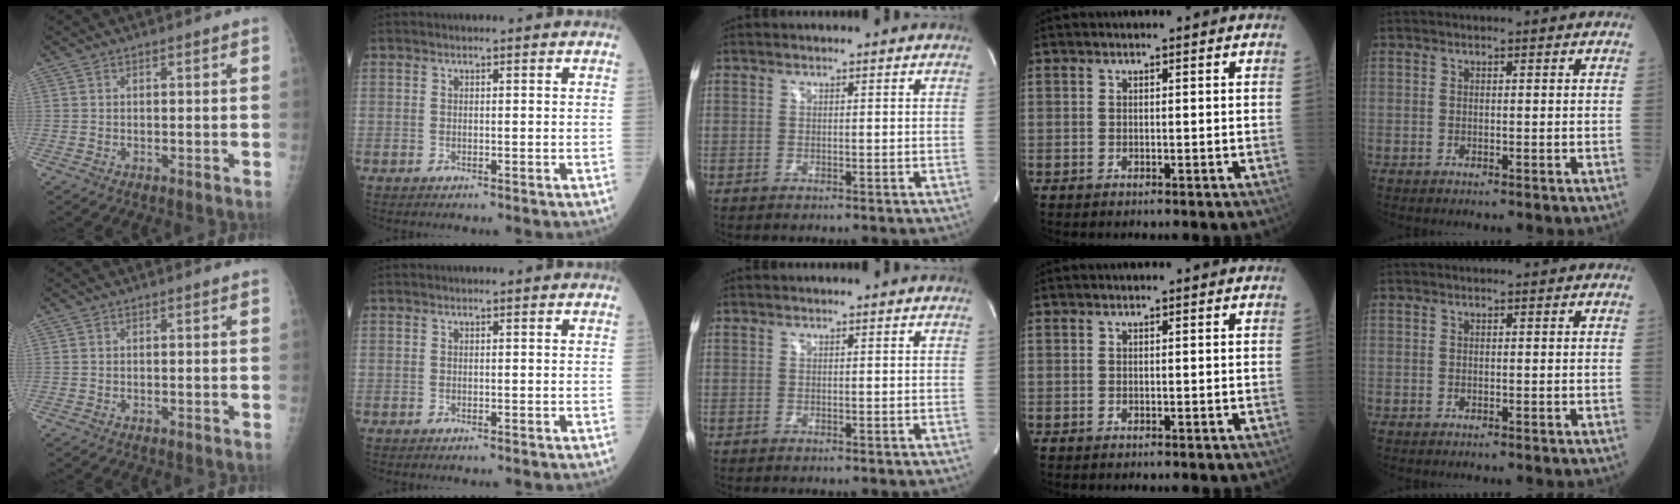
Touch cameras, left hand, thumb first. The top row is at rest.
{}